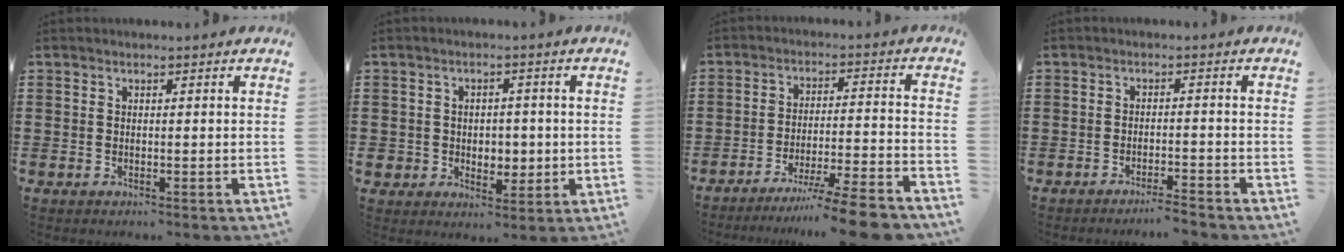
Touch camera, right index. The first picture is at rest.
{"total": 3.7, "force": [-0.2, 3.5, 1.2], "torque": [-0.031, 0.009, -0.011]}
{"total": 9.5, "force": [-8.2, 0.1, 4.8], "torque": [-0.064, 0.015, -0.156]}
{"total": 2.5, "force": [-2.4, -0.3, 0.6], "torque": [-0.014, 0.000, -0.049]}